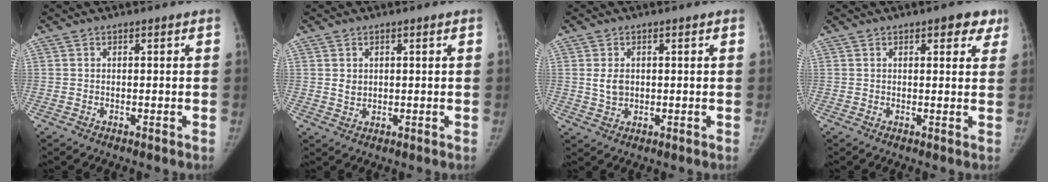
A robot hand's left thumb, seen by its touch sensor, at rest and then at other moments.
{"total": 2.1, "force": [0.6, 1.7, 1.0], "torque": [-0.010, -0.006, 0.017]}
{"total": 3.3, "force": [0.4, 2.4, 2.2], "torque": [-0.031, -0.004, 0.015]}
{"total": 4.8, "force": [2.8, 2.3, 3.1], "torque": [-0.006, -0.007, 0.027]}